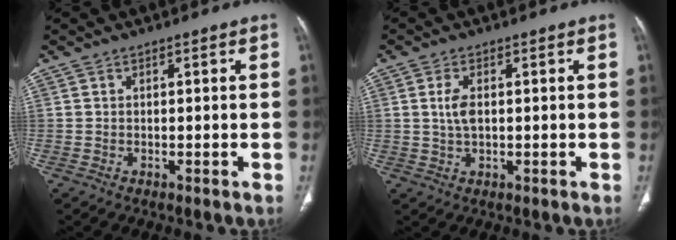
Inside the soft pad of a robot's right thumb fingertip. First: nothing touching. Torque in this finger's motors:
{"motor_torque": [-0.39, 0.40, 0.35, 0.34, 0.03]}